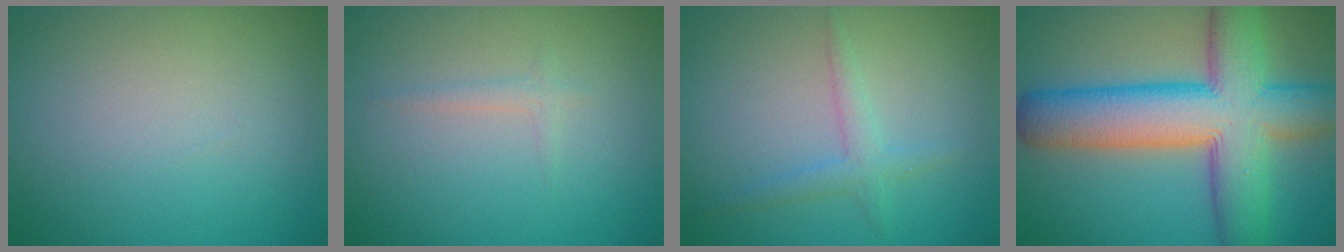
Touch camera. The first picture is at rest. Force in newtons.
{"total": 0.9, "press": 0.9, "slide": 0.1}
{"total": 1.7, "press": 1.7, "slide": 0.1}
{"total": 11.6, "press": 11.6, "slide": 0.6}